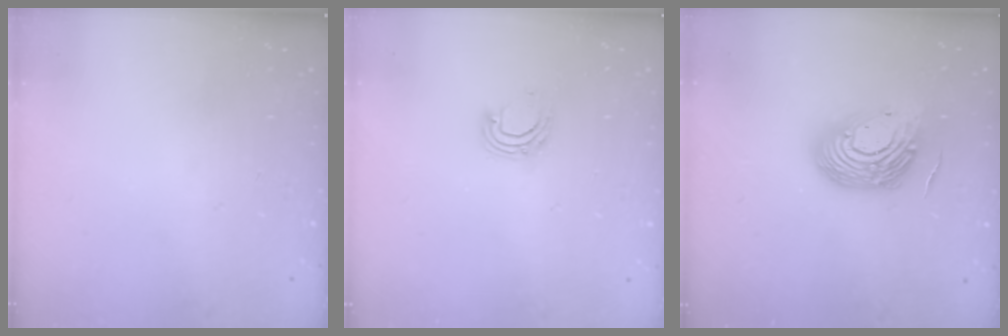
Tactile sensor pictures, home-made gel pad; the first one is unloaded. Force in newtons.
{"total": 6.9, "press": 6.8, "slide": 0.9}
{"total": 15.4, "press": 15.3, "slide": 1.4}